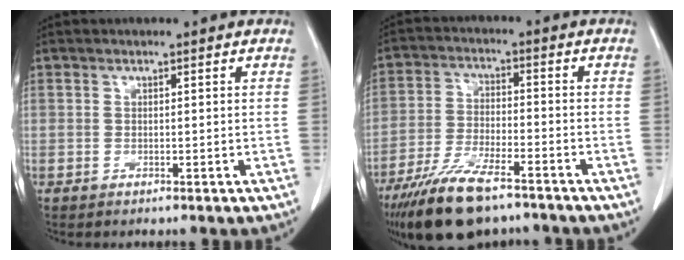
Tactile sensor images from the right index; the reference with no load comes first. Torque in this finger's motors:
{"motor_torque": [0.90, -0.84, 0.63, 0.19]}